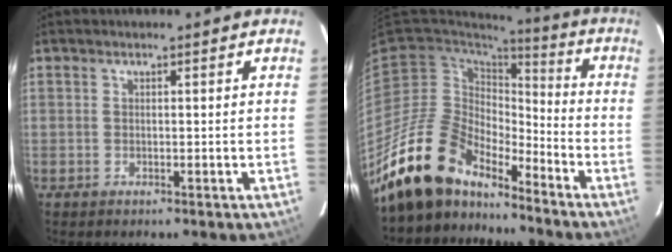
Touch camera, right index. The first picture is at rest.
{"total": 16.4, "force": [-14.2, 5.9, 5.7], "torque": [-0.119, -0.002, -0.264]}